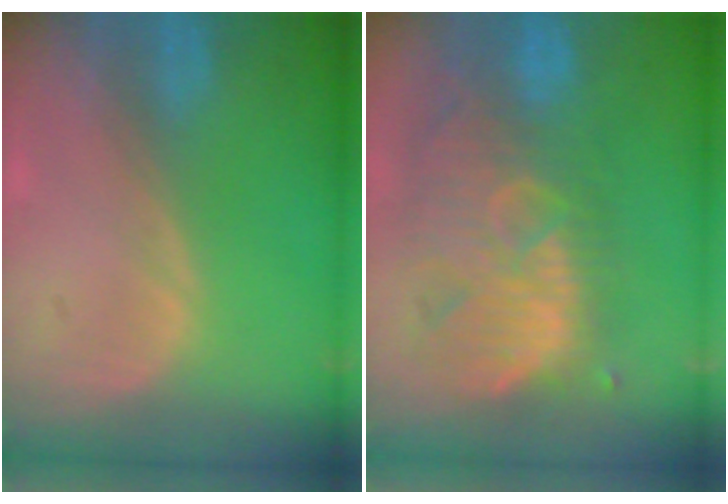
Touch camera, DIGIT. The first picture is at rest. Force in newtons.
{"total": 12.1, "press": 11.0, "slide": 5.1}